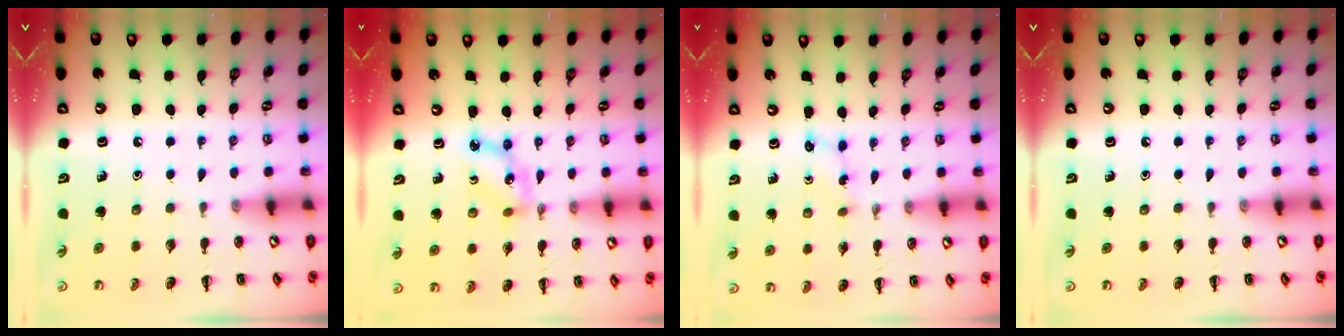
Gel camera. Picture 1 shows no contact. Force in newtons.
{"total": 6.2, "press": 6.0, "slide": 1.6}
{"total": 2.8, "press": 2.6, "slide": 1.0}
{"total": 0.0}